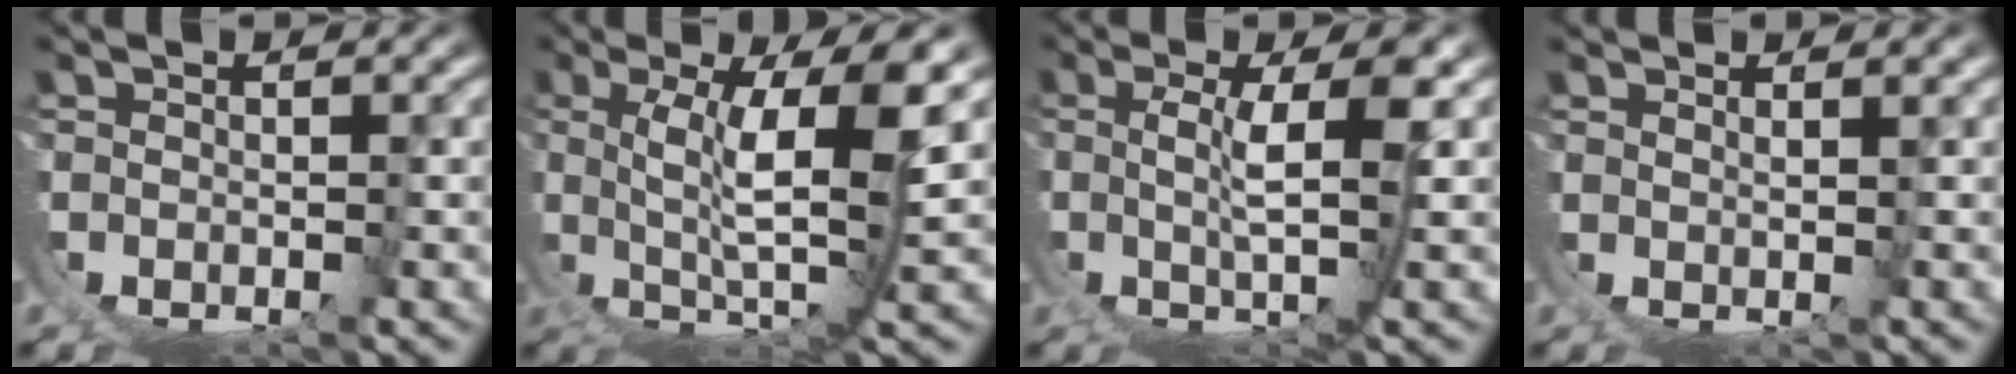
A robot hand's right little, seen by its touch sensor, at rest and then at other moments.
{"total": 7.2, "force": [1.7, 0.0, 7.0], "torque": [-0.102, -0.016, 0.044]}
{"total": 5.5, "force": [1.2, -1.0, 5.3], "torque": [-0.079, -0.012, 0.031]}
{"total": 1.9, "force": [1.2, -1.3, 0.6], "torque": [-0.004, -0.009, 0.030]}